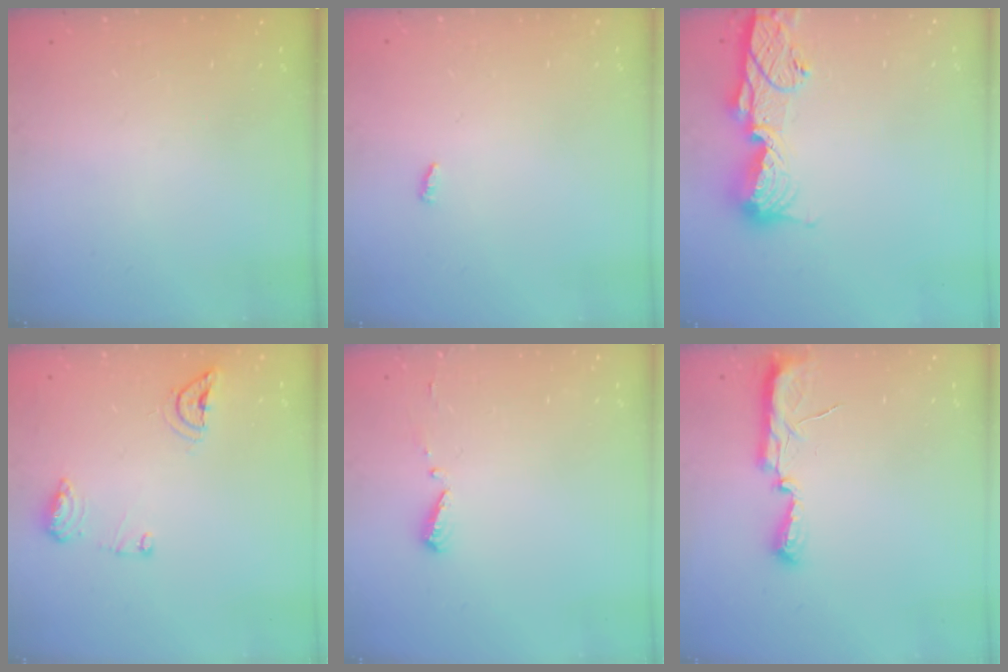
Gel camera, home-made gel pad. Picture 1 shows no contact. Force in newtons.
{"total": 2.7, "press": 2.7, "slide": 0.2}
{"total": 12.9, "press": 12.9, "slide": 1.2}
{"total": 8.5, "press": 8.5, "slide": 0.1}
{"total": 4.7, "press": 4.7, "slide": 0.4}
{"total": 7.7, "press": 7.6, "slide": 1.0}